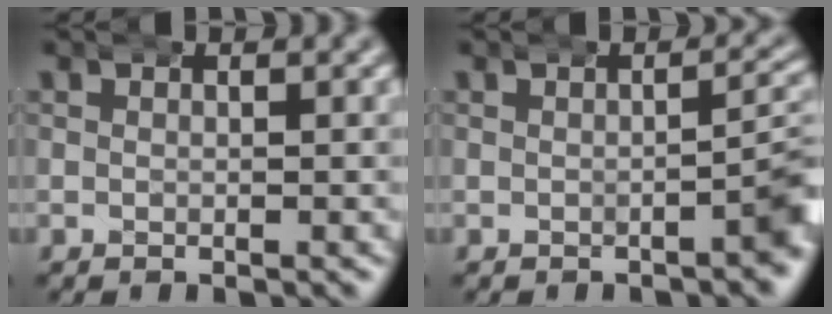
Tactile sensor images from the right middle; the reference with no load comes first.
{"total": 3.5, "force": [-0.5, 1.6, 3.1], "torque": [-0.027, 0.010, -0.011]}